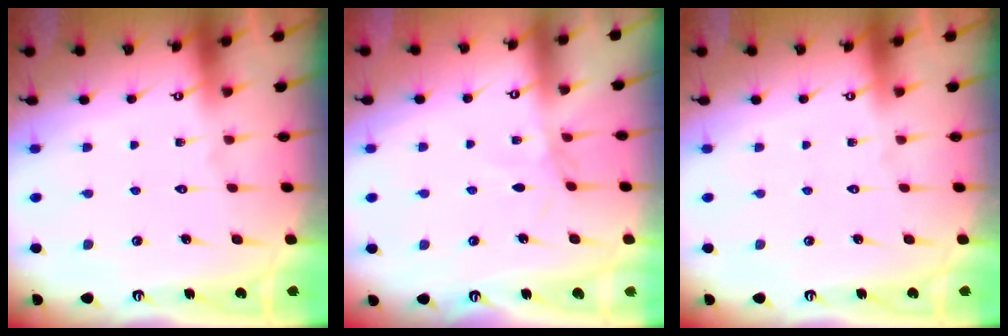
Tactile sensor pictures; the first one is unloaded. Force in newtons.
{"total": 1.7, "press": 1.7, "slide": 0.5}
{"total": 0.0}